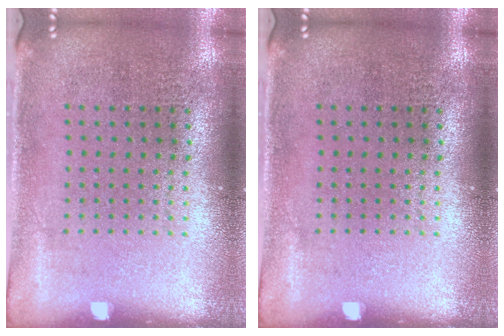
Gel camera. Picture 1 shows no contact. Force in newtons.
{"total": 0.0}